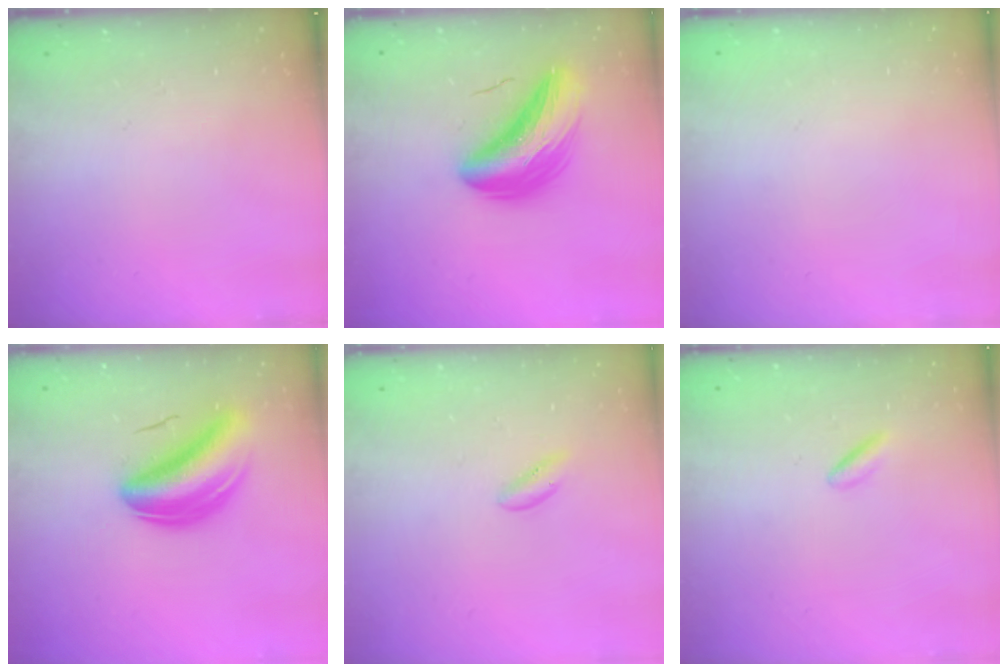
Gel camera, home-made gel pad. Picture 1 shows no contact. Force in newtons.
{"total": 10.9, "press": 10.6, "slide": 2.4}
{"total": 2.2, "press": 2.2, "slide": 0.1}
{"total": 9.2, "press": 8.8, "slide": 2.9}
{"total": 0.0}
{"total": 0.8, "press": 0.7, "slide": 0.4}